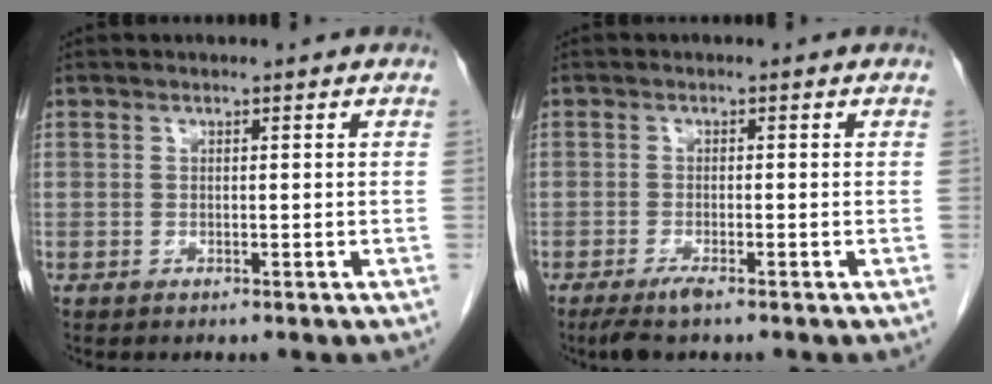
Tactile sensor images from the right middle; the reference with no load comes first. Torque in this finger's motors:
{"motor_torque": [0.60, -0.21, 0.13, 0.04]}